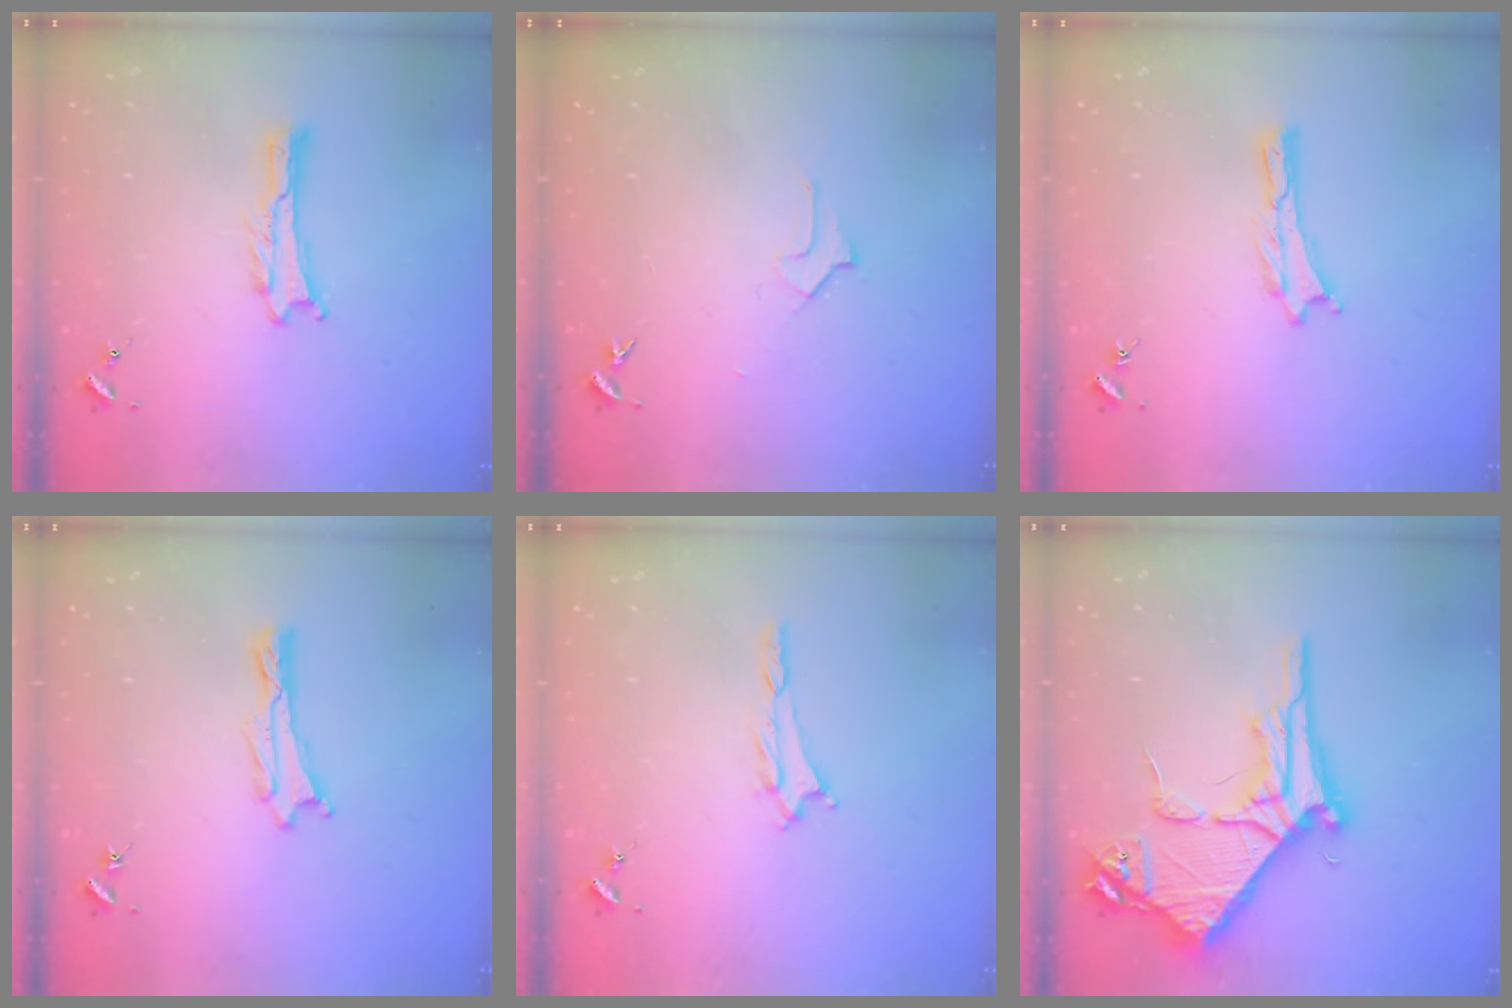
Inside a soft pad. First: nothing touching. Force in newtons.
{"total": 1.6, "press": 1.6, "slide": 0.1}
{"total": 0.0}
{"total": 0.6, "press": 0.6, "slide": 0.1}
{"total": 1.2, "press": 1.2, "slide": 0.2}
{"total": 9.3, "press": 9.3, "slide": 0.9}